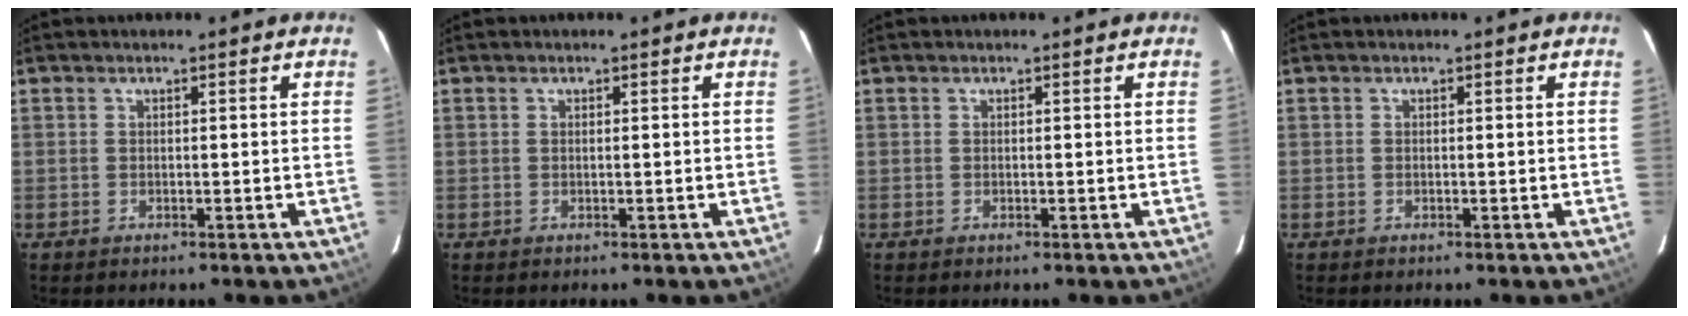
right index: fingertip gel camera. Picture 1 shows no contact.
{"total": 0.0}
{"total": 0.0}
{"total": 0.0}